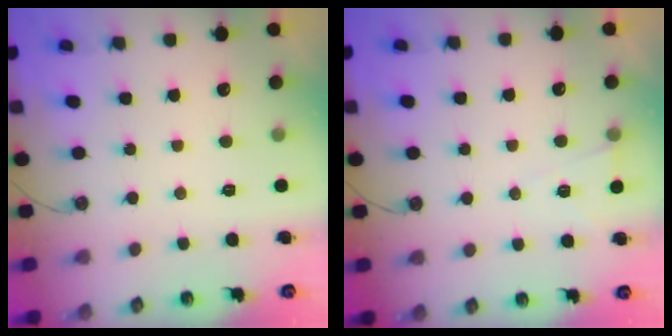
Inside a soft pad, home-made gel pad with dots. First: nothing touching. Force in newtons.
{"total": 5.8, "press": 3.7, "slide": 4.5}